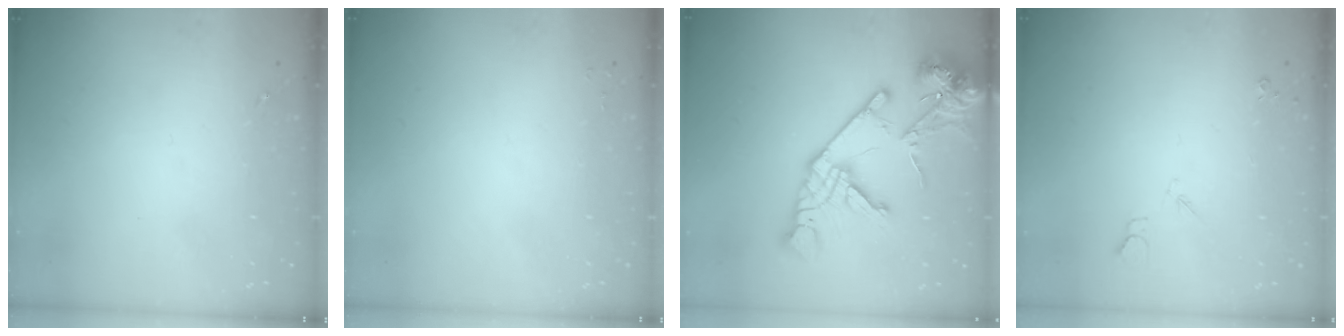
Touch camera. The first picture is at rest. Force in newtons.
{"total": 2.2, "press": 2.2, "slide": 0.2}
{"total": 22.2, "press": 22.0, "slide": 2.9}
{"total": 5.0, "press": 4.9, "slide": 0.7}